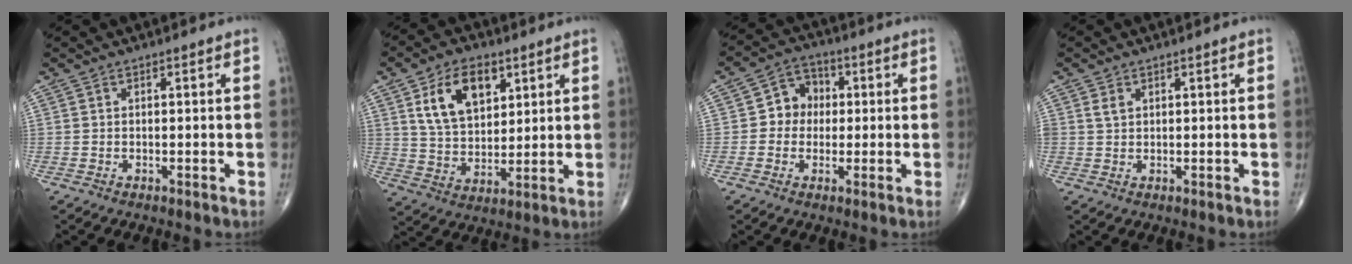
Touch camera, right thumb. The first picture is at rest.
{"total": 12.9, "force": [5.5, 7.9, 8.7], "torque": [-0.126, -0.019, 0.107]}
{"total": 6.8, "force": [0.2, 6.0, 3.2], "torque": [-0.018, 0.018, -0.010]}
{"total": 1.7, "force": [0.8, 1.1, 1.0], "torque": [-0.017, 0.000, 0.018]}